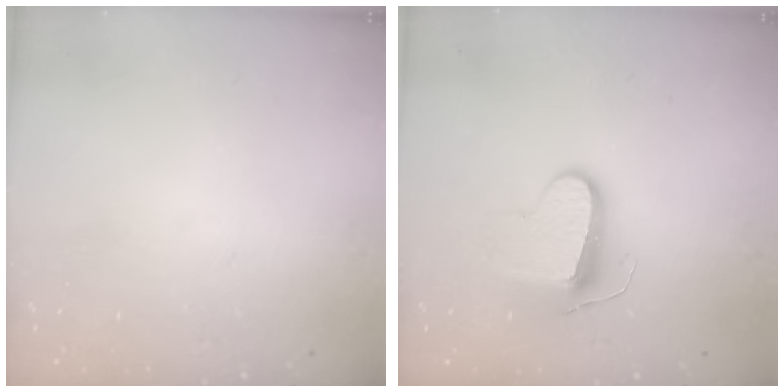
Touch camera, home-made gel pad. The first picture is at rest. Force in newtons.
{"total": 9.4, "press": 9.4, "slide": 0.5}